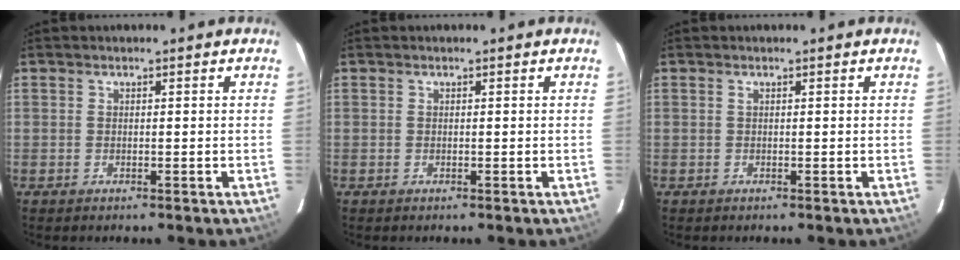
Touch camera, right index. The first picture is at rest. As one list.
[{"total": 0.0}, {"total": 0.0}]